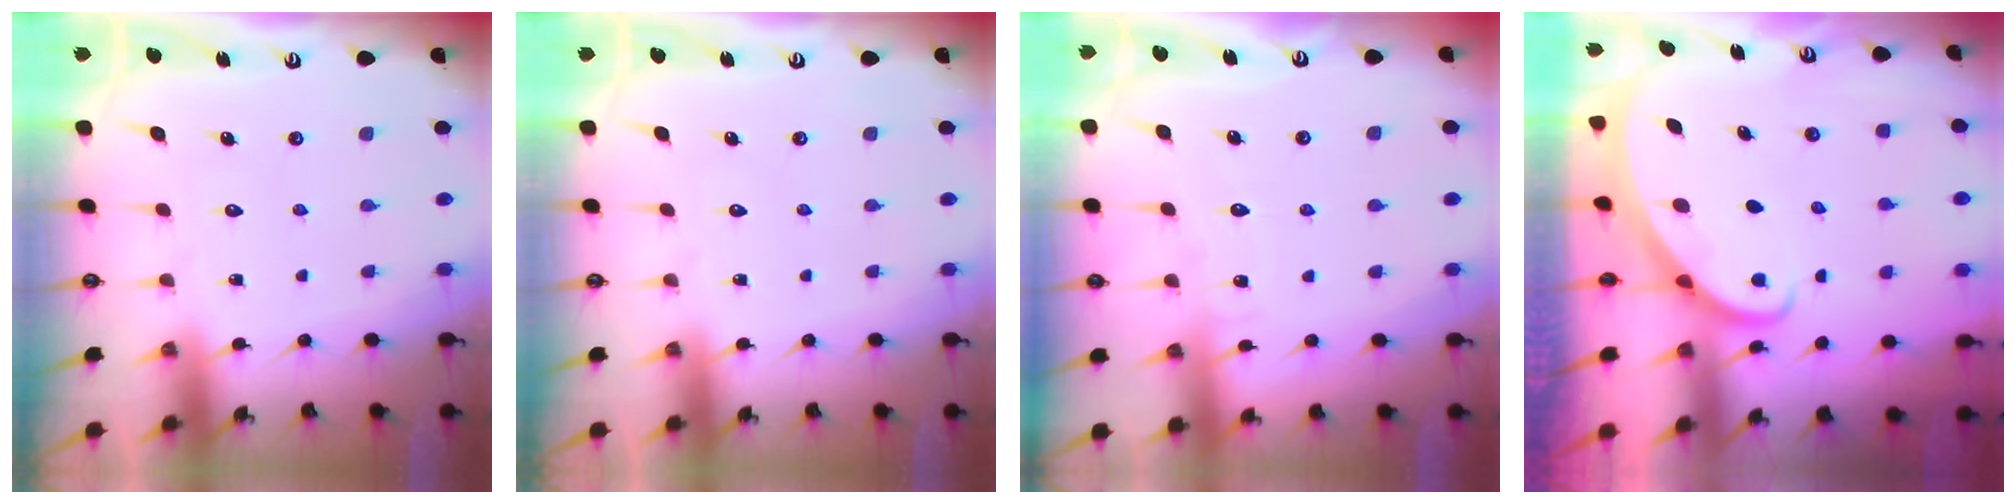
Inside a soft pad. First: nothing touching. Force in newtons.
{"total": 0.0}
{"total": 4.2, "press": 4.2, "slide": 0.3}
{"total": 2.5, "press": 2.5, "slide": 0.3}